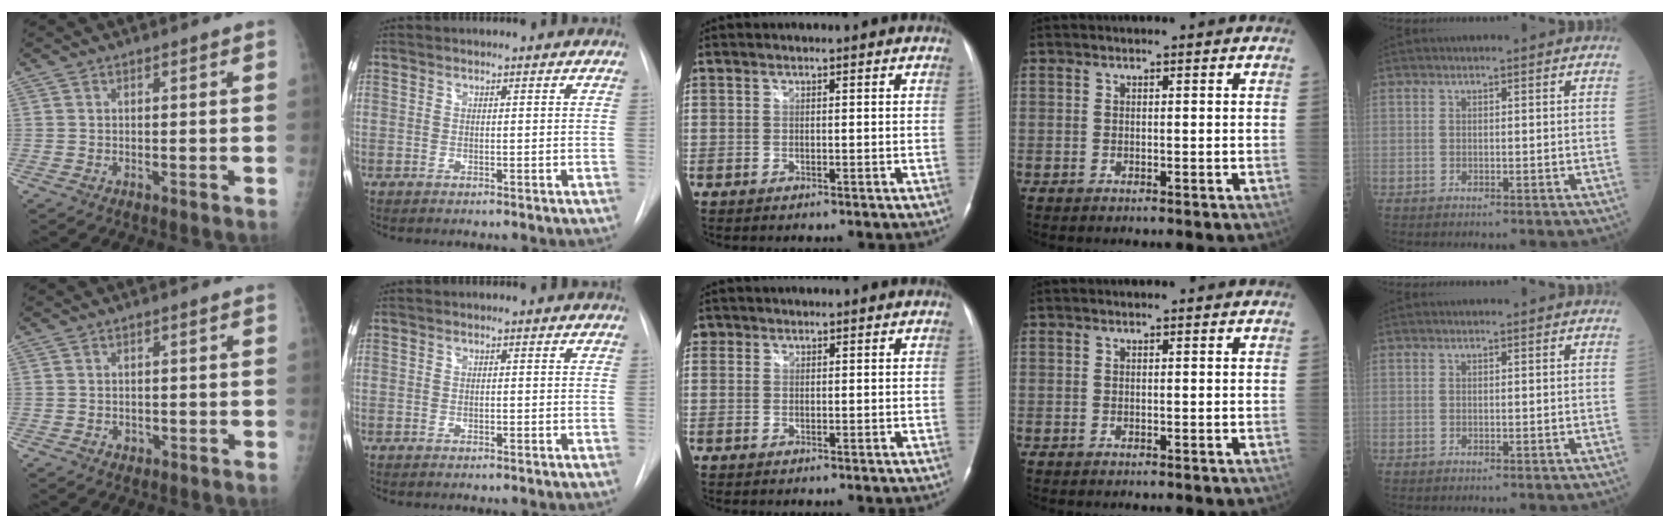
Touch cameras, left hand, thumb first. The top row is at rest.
{"thumb": {"total": 1.1, "force": [-0.4, 1.0, 0.5], "torque": [-0.004, 0.006, -0.003]}, "index": {"total": 0.6, "force": [-0.6, 0.1, 0.2], "torque": [-0.002, -0.004, -0.011]}, "middle": {"total": 1.5, "force": [0.7, 1.3, 0.2], "torque": [0.007, 0.007, 0.009]}}